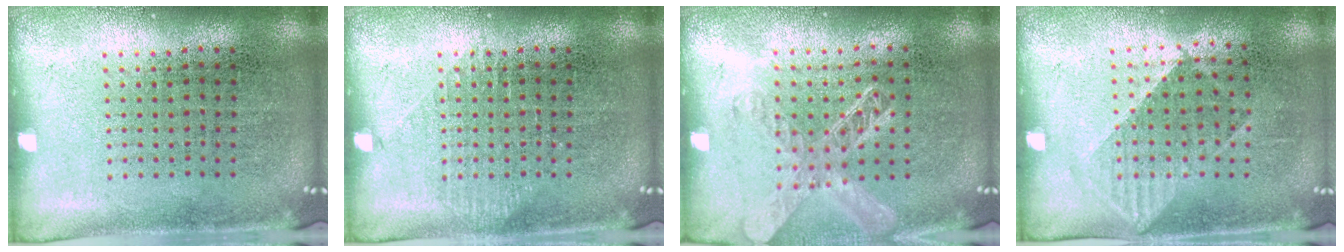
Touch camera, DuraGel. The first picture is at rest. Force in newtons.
{"total": 0.8, "press": 0.8, "slide": 0.3}
{"total": 1.3, "press": 1.2, "slide": 0.5}
{"total": 1.0, "press": 0.9, "slide": 0.6}